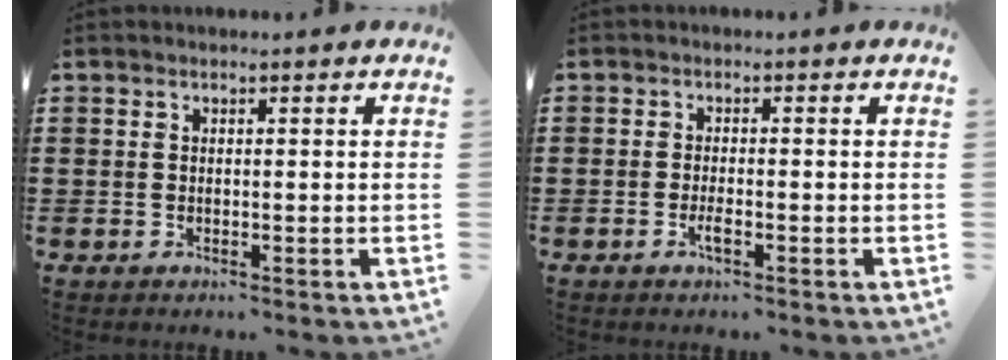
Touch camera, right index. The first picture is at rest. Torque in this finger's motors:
{"motor_torque": [0.85, 1.29, 0.27, 0.05]}